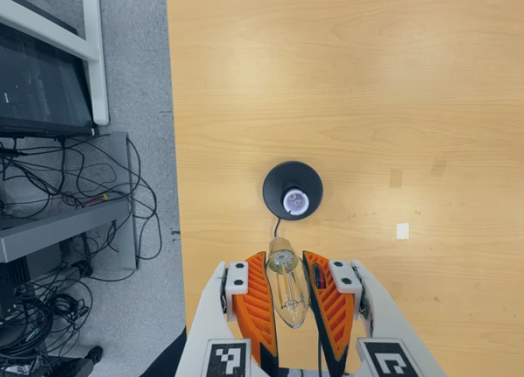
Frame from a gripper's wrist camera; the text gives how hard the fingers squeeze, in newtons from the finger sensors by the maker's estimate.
{"total": 19.5, "left": 21.2, "right": 17.8}